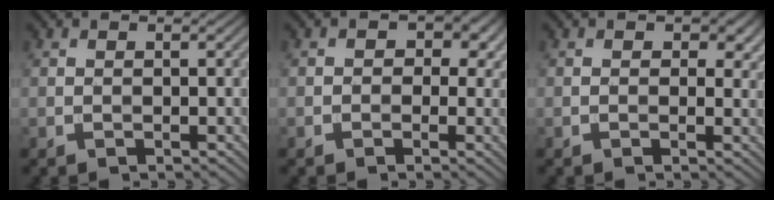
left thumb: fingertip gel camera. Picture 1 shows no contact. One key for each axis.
{"total": 3.9, "fx": 0.7, "fy": 3.3, "fz": 2.0, "tx": -0.015, "ty": 0.004, "tz": -0.008}
{"total": 2.6, "fx": 0.8, "fy": 1.8, "fz": 1.8, "tx": -0.029, "ty": -0.007, "tz": 0.011}